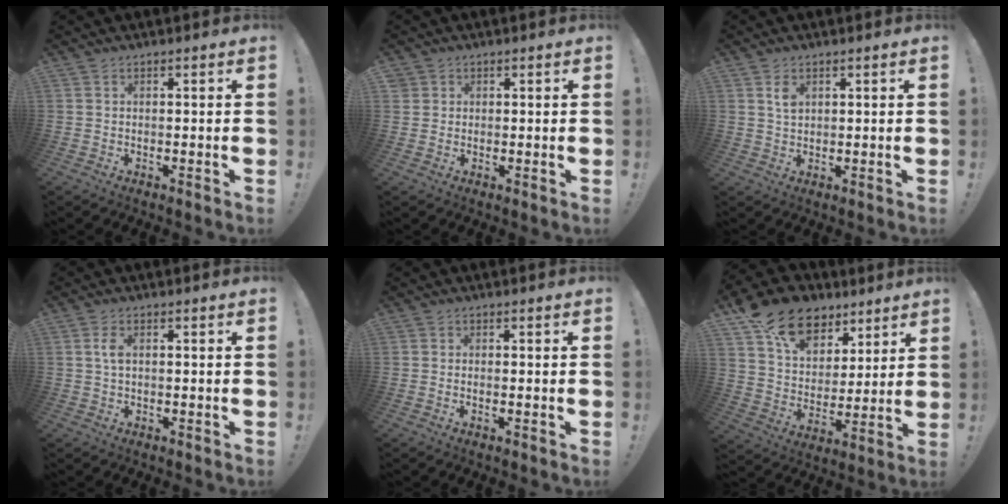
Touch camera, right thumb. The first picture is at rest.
{"total": 1.8, "force": [1.1, 1.5, 0.2], "torque": [0.002, -0.005, 0.018]}
{"total": 3.6, "force": [1.6, 2.4, 2.1], "torque": [-0.024, -0.007, 0.025]}
{"total": 2.9, "force": [0.3, 1.7, 2.4], "torque": [-0.041, 0.005, 0.004]}
{"total": 0.7, "force": [-0.2, -0.3, 0.7], "torque": [-0.005, -0.006, -0.005]}
{"total": 17.3, "force": [10.9, 11.3, 7.3], "torque": [-0.114, -0.061, 0.203]}